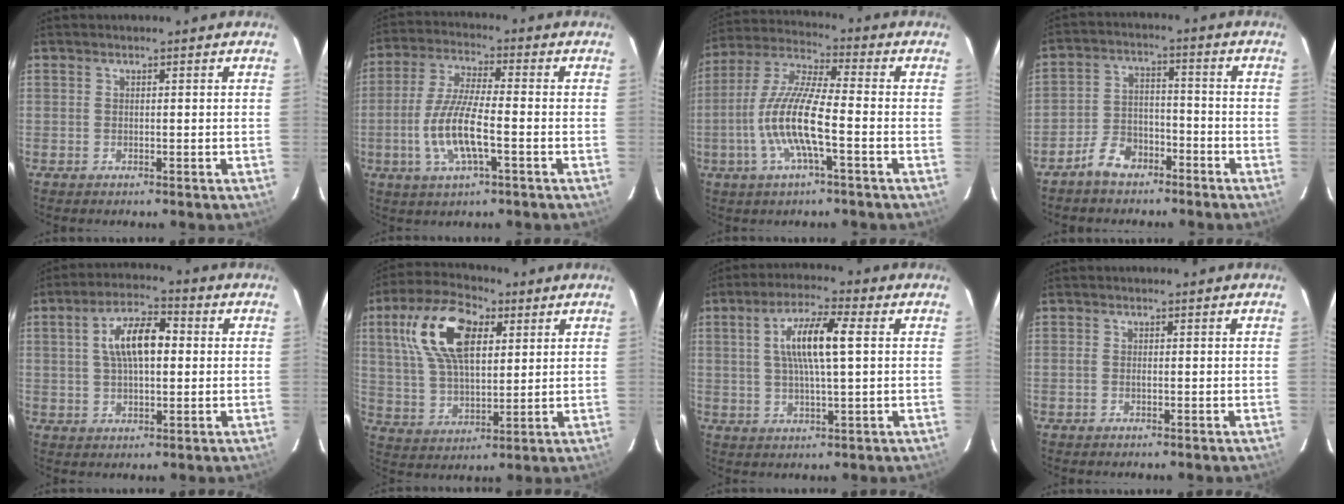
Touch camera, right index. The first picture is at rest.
{"total": 11.0, "force": [-3.2, 2.7, 10.2], "torque": [-0.212, -0.006, -0.061]}
{"total": 12.7, "force": [-3.7, 2.1, 12.0], "torque": [-0.248, -0.003, -0.072]}
{"total": 7.6, "force": [-5.6, 4.3, 2.8], "torque": [-0.073, 0.026, -0.091]}
{"total": 9.5, "force": [1.5, 4.1, 8.4], "torque": [-0.152, 0.020, 0.026]}
{"total": 15.9, "force": [6.0, 8.0, 12.4], "torque": [-0.240, 0.029, 0.111]}
{"total": 9.4, "force": [1.8, 1.6, 9.1], "torque": [-0.169, 0.009, 0.032]}
{"total": 0.8, "force": [-0.2, 0.2, 0.7], "torque": [-0.015, 0.001, -0.006]}